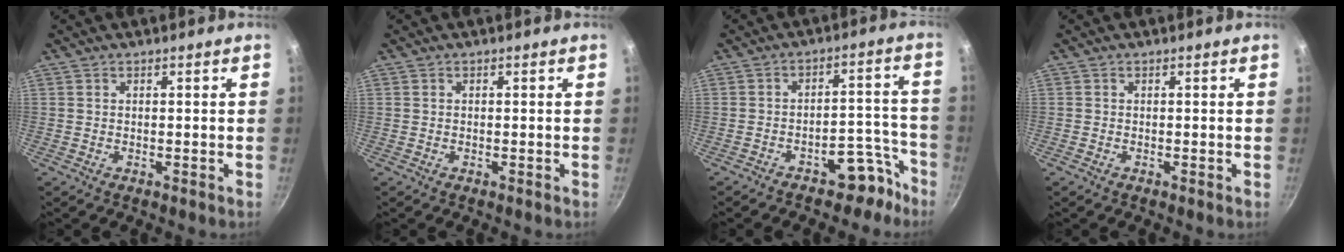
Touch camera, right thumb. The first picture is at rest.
{"total": 0.0}
{"total": 8.1, "force": [-5.9, 4.2, 3.6], "torque": [0.011, 0.086, -0.072]}
{"total": 0.0}